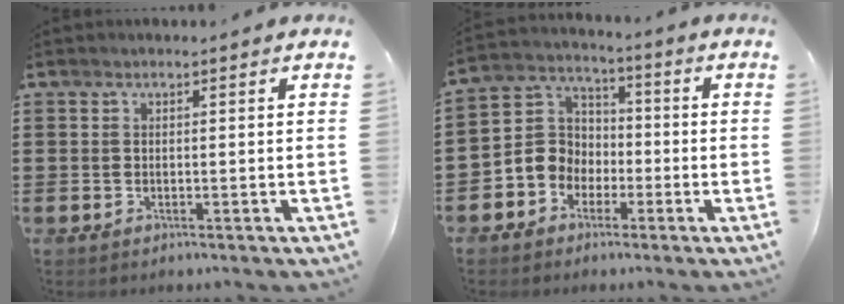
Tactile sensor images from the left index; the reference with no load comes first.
{"total": 6.4, "force": [-1.9, 5.8, 1.9], "torque": [-0.075, 0.008, -0.045]}